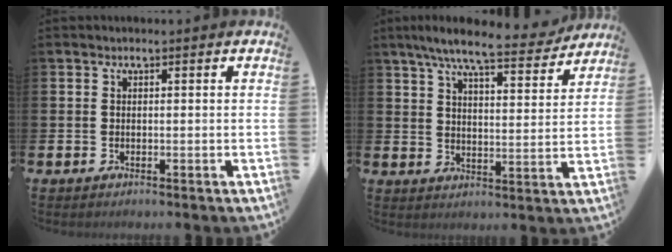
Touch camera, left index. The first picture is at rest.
{"total": 8.8, "force": [7.7, 1.1, 4.0], "torque": [-0.078, -0.044, 0.130]}